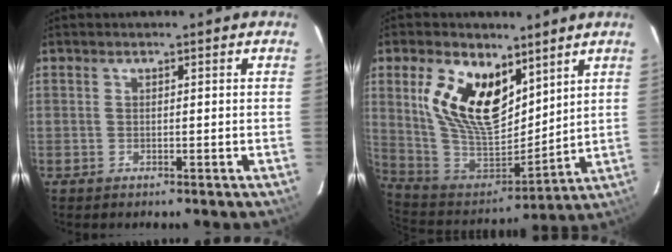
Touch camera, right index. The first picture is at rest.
{"total": 17.9, "force": [8.6, 9.8, 12.2], "torque": [-0.248, 0.008, 0.180]}